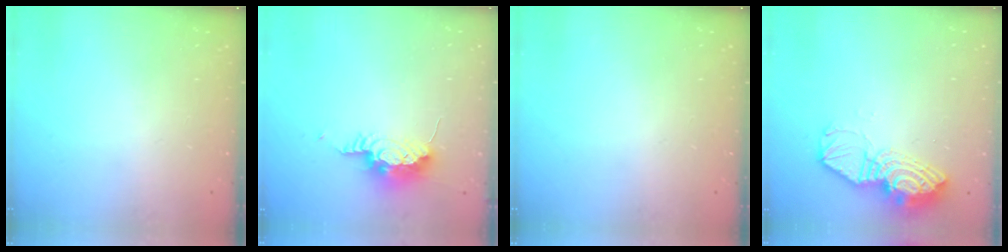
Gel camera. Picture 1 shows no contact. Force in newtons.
{"total": 15.5, "press": 10.9, "slide": 11.0}
{"total": 0.0}
{"total": 12.3, "press": 12.3, "slide": 1.1}